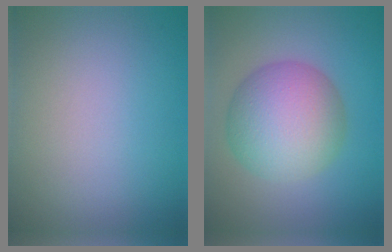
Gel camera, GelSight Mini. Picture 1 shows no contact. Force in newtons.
{"total": 8.3, "press": 8.3, "slide": 0.2}